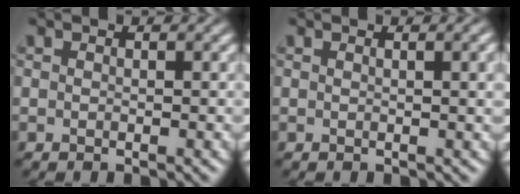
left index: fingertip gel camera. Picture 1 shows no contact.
{"total": 3.3, "force": [1.1, 1.2, 2.9], "torque": [-0.020, 0.007, 0.005]}